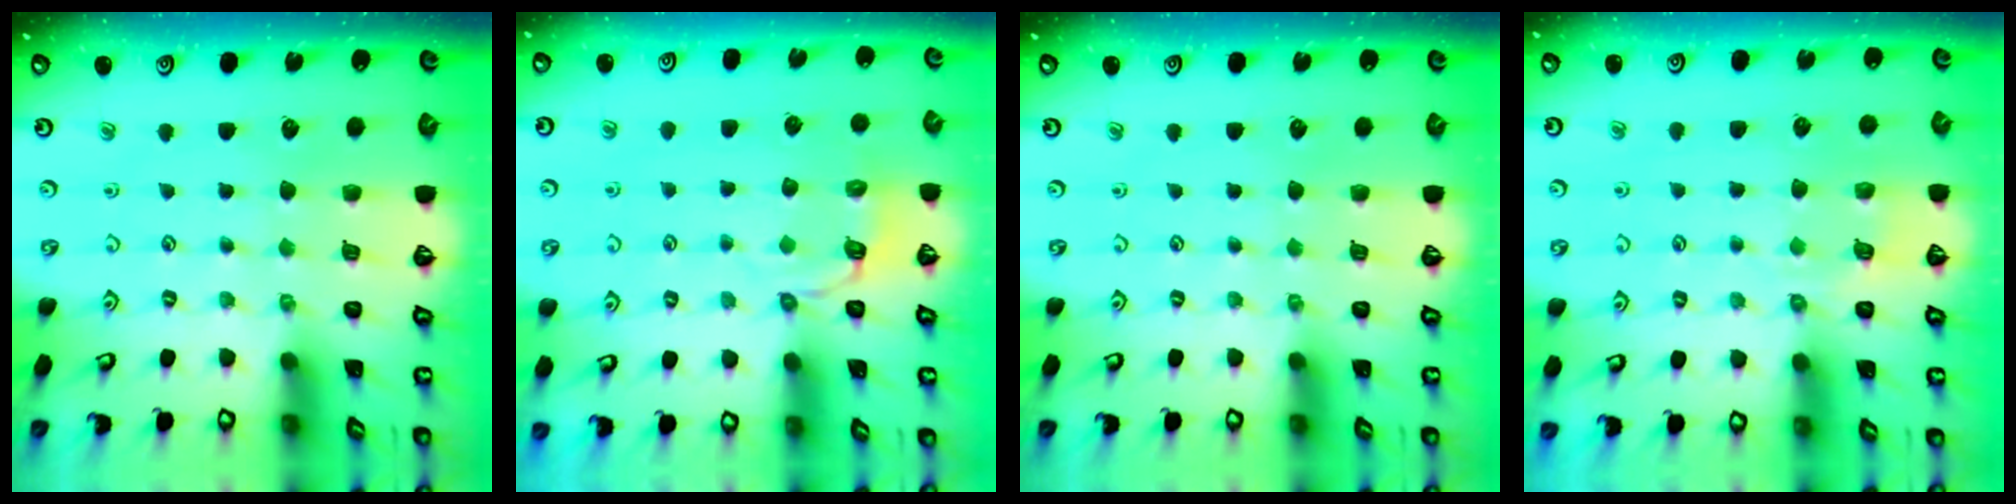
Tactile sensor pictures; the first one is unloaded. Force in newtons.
{"total": 3.7, "press": 2.4, "slide": 2.8}
{"total": 0.0}
{"total": 3.0, "press": 2.5, "slide": 1.6}